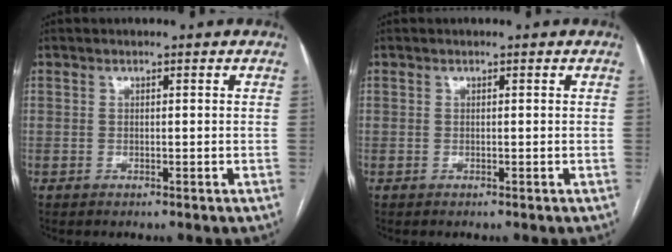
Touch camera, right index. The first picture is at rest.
{"total": 0.0}